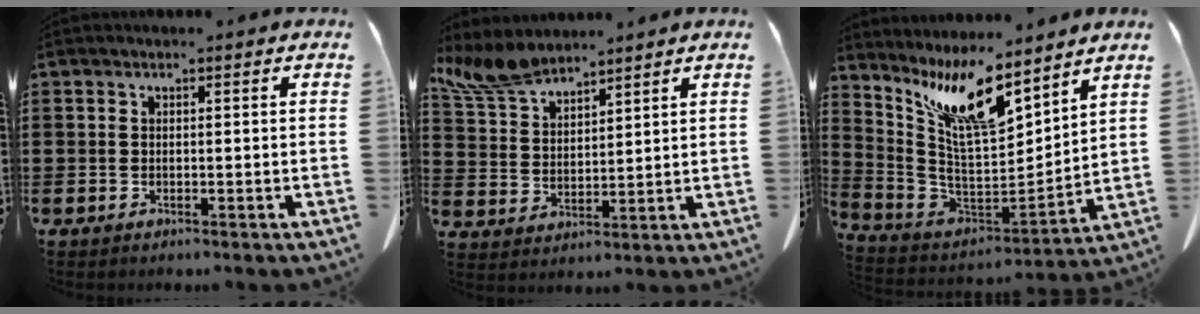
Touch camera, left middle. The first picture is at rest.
{"total": 7.3, "force": [6.2, 2.5, 2.9], "torque": [-0.083, -0.020, 0.116]}
{"total": 11.7, "force": [8.2, 2.7, 7.9], "torque": [-0.179, -0.036, 0.145]}